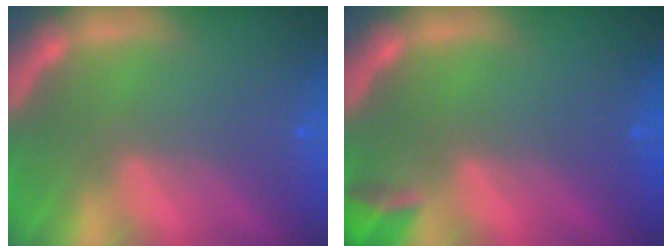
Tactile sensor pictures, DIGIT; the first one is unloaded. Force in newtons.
{"total": 1.9}